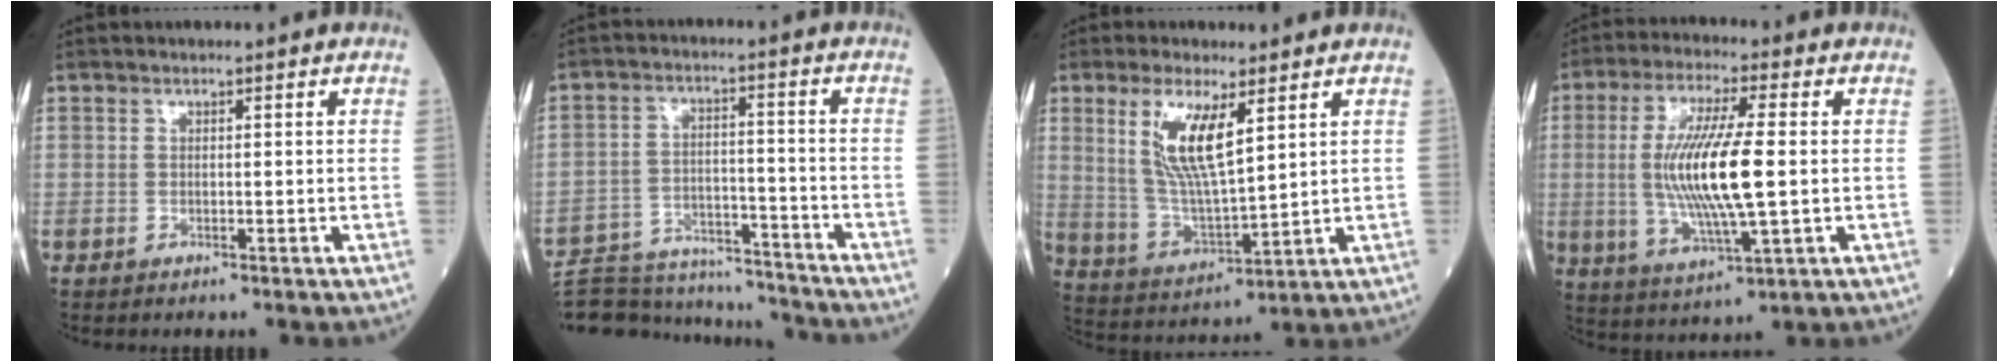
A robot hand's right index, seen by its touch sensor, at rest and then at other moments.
{"total": 17.8, "force": [-17.0, 3.9, 3.2], "torque": [-0.077, 0.018, -0.252]}
{"total": 10.2, "force": [4.1, 2.1, 9.1], "torque": [-0.190, -0.009, 0.087]}
{"total": 13.5, "force": [0.0, 1.8, 13.4], "torque": [-0.270, -0.009, 0.000]}